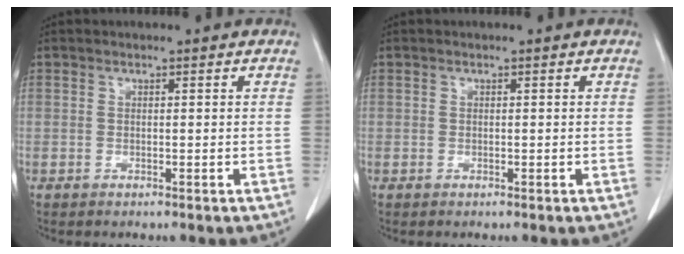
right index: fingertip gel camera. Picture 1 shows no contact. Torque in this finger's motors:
{"motor_torque": [-0.13, 0.08, 0.03, 0.00]}